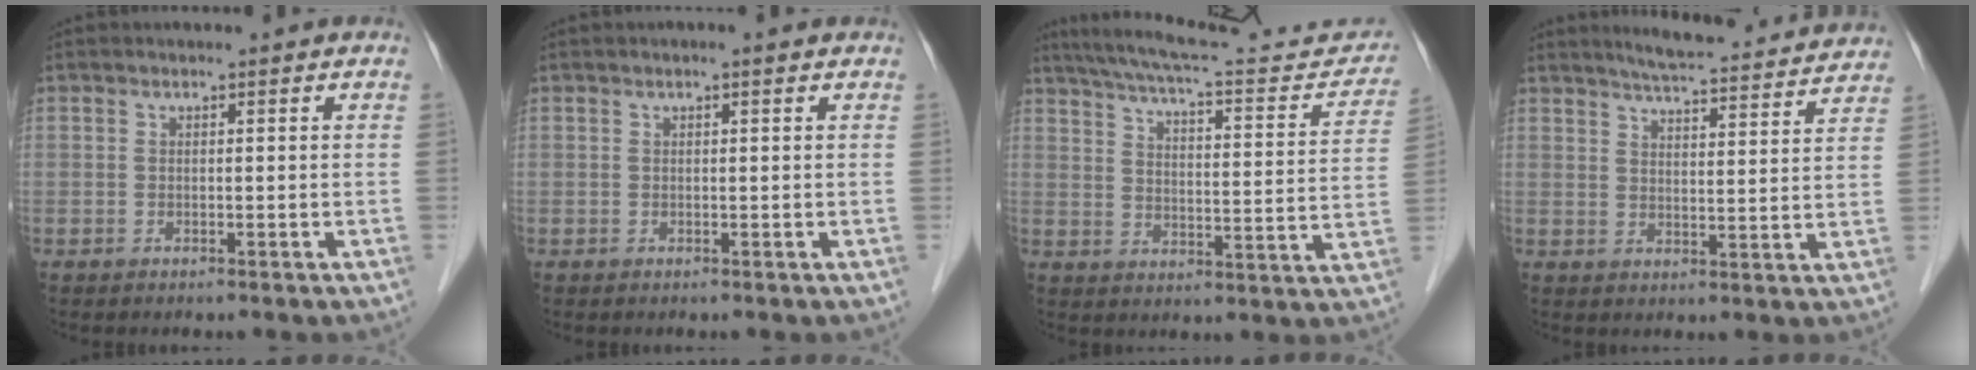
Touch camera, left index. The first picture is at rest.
{"total": 0.6, "force": [-0.1, 0.0, 0.6], "torque": [-0.012, 0.003, -0.003]}
{"total": 21.6, "force": [19.5, 3.2, 8.9], "torque": [-0.134, -0.019, 0.253]}
{"total": 15.9, "force": [15.0, 1.6, 5.3], "torque": [-0.073, -0.010, 0.185]}